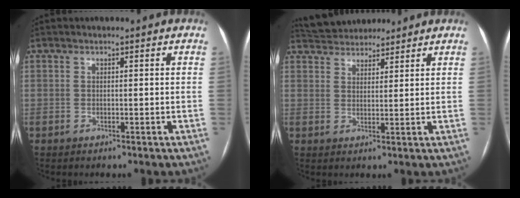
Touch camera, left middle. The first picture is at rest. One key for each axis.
{"total": 8.6, "fx": 7.9, "fy": 2.7, "fz": 2.0, "tx": -0.036, "ty": 0.031, "tz": 0.130}